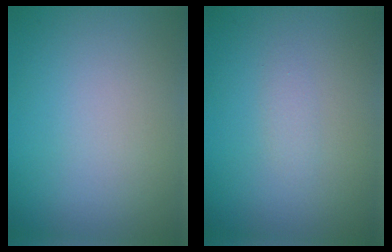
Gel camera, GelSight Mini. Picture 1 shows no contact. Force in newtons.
{"total": 0.9, "press": 0.9, "slide": 0.0}